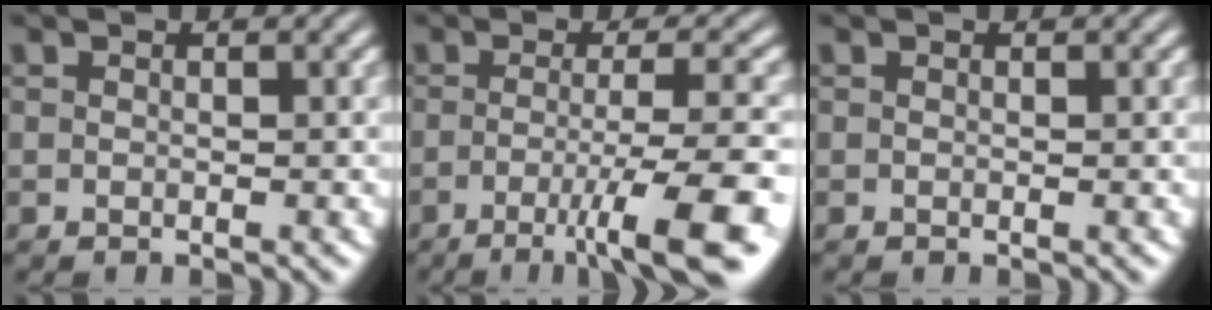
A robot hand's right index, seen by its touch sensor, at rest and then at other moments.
{"total": 7.6, "force": [-3.8, 0.4, 6.6], "torque": [-0.084, -0.019, -0.048]}
{"total": 0.0}